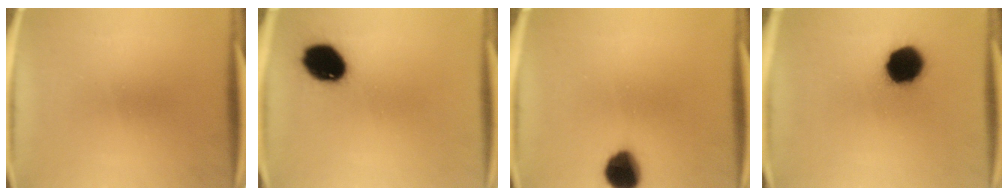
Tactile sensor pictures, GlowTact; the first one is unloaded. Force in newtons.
{"total": 12.7}
{"total": 9.3}
{"total": 14.1}